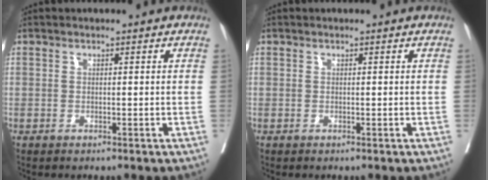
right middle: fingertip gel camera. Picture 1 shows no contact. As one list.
[{"total": 0.0}]